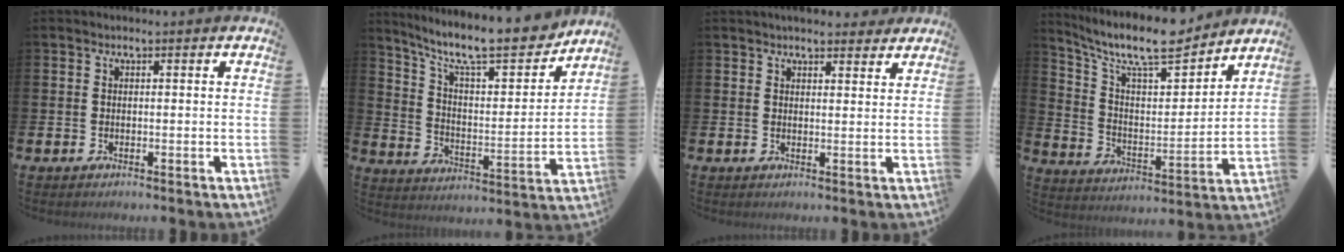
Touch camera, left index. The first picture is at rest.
{"total": 12.2, "force": [10.5, 2.7, 5.7], "torque": [-0.132, -0.070, 0.176]}
{"total": 3.0, "force": [2.9, 0.6, 0.2], "torque": [-0.002, -0.014, 0.053]}
{"total": 11.2, "force": [9.7, 2.8, 4.9], "torque": [-0.116, -0.066, 0.166]}